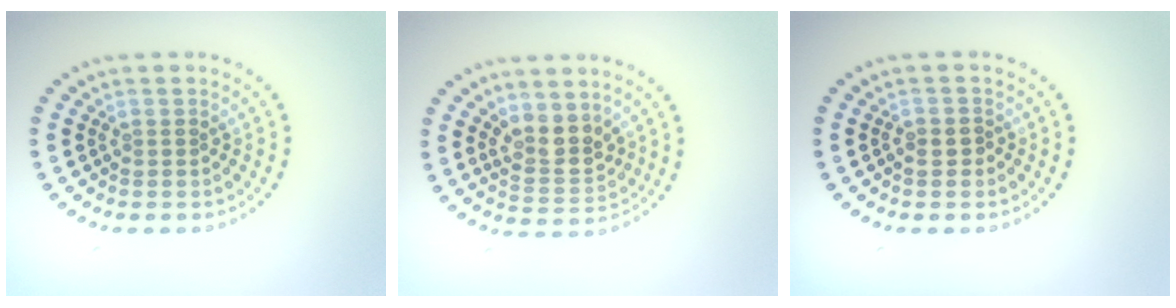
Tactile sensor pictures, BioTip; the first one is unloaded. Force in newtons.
{"total": 3.2, "press": 2.9, "slide": 1.3}
{"total": 0.9, "press": 0.8, "slide": 0.3}